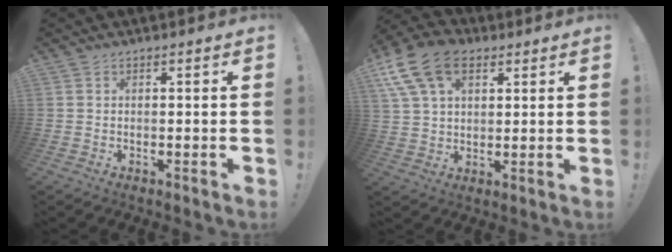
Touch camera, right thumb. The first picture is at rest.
{"total": 14.9, "force": [7.1, 9.4, 9.0], "torque": [-0.163, -0.028, 0.134]}